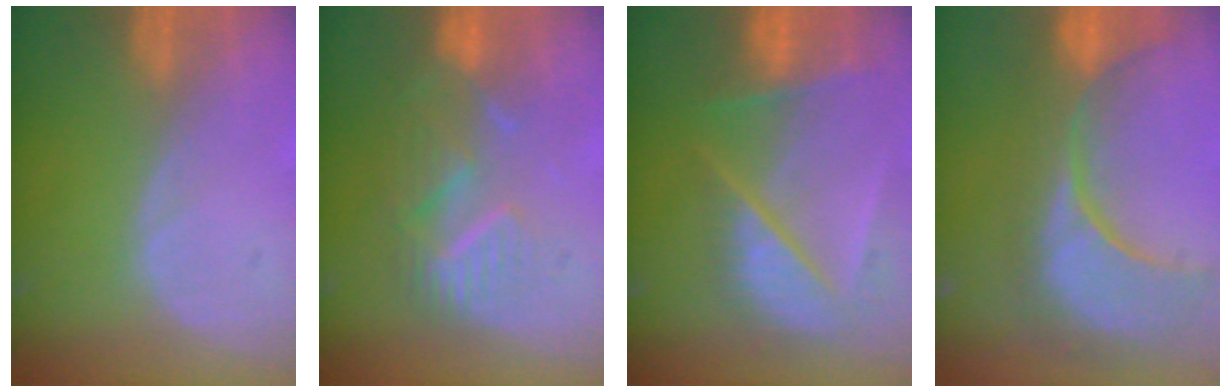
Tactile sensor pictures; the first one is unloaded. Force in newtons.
{"total": 8.9, "press": 7.8, "slide": 4.4}
{"total": 9.9, "press": 8.5, "slide": 5.1}
{"total": 13.5, "press": 11.8, "slide": 6.6}